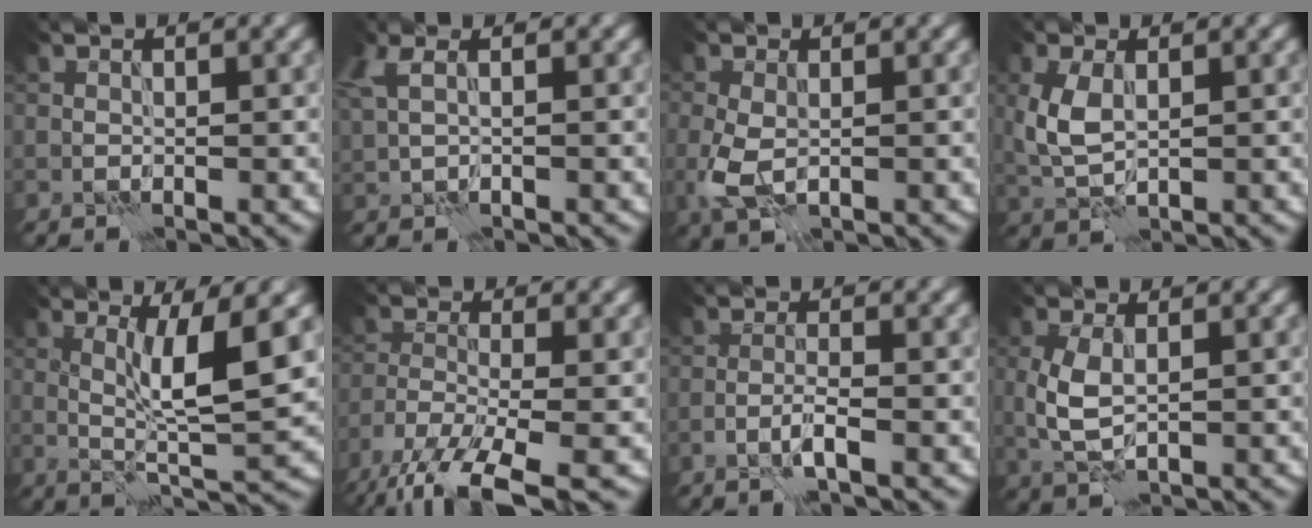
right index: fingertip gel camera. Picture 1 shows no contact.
{"total": 2.7, "force": [1.3, 1.1, 2.2], "torque": [-0.047, 0.013, 0.020]}
{"total": 3.5, "force": [-0.5, 2.2, 2.8], "torque": [-0.074, -0.010, -0.006]}
{"total": 4.0, "force": [0.5, 2.2, 3.3], "torque": [-0.083, 0.005, 0.015]}
{"total": 6.2, "force": [1.1, 0.7, 6.1], "torque": [-0.111, -0.006, 0.026]}
{"total": 9.3, "force": [-6.7, 2.5, 5.9], "torque": [-0.123, -0.018, -0.127]}
{"total": 1.9, "force": [-1.1, 0.0, 1.5], "torque": [-0.029, 0.008, -0.025]}
{"total": 3.7, "force": [0.3, 1.8, 3.2], "torque": [-0.077, 0.004, 0.008]}